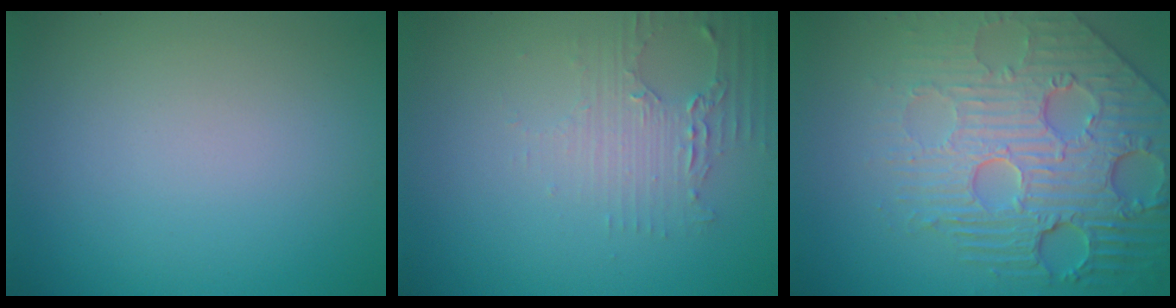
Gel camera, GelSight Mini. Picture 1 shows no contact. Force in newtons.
{"total": 2.2, "press": 2.1, "slide": 0.6}
{"total": 8.2, "press": 5.9, "slide": 5.7}